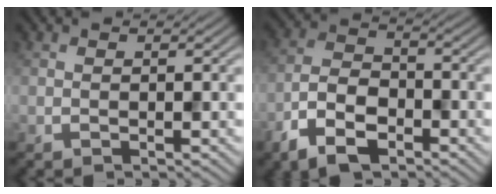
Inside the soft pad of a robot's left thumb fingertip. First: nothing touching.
{"total": 8.0, "force": [-4.9, 4.1, 4.9], "torque": [-0.105, -0.008, -0.106]}